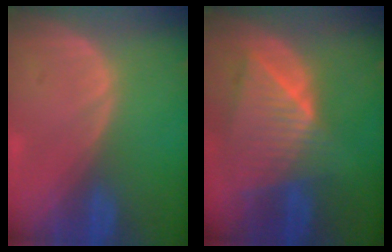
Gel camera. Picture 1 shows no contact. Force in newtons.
{"total": 9.0, "press": 7.9, "slide": 4.3}